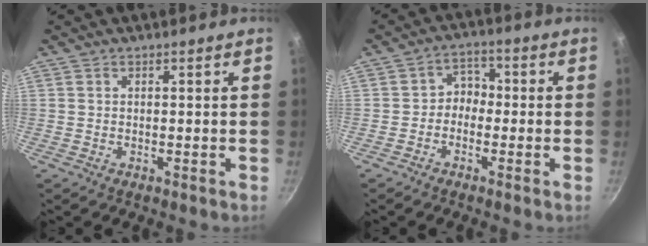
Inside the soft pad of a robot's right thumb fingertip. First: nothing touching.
{"total": 3.5, "force": [-1.3, 2.9, 1.6], "torque": [-0.003, 0.023, -0.034]}